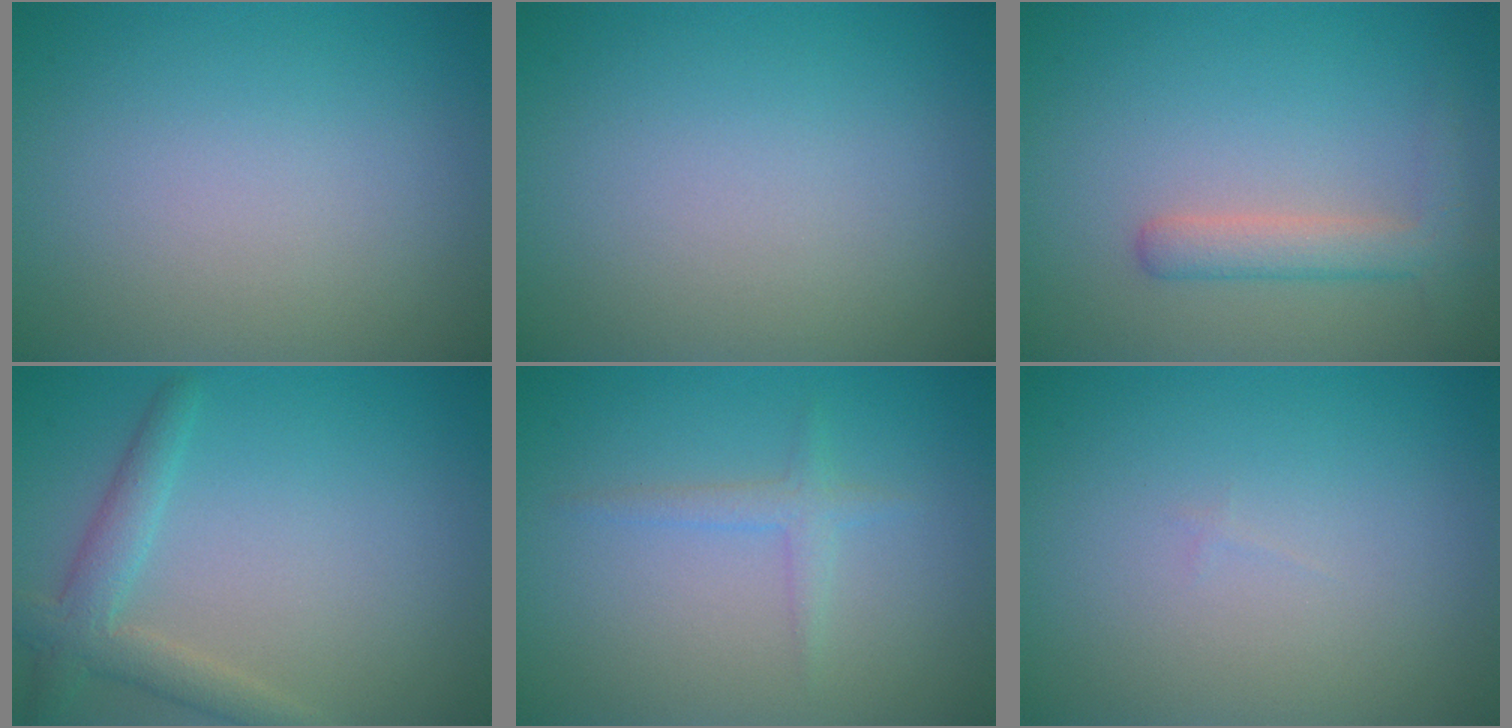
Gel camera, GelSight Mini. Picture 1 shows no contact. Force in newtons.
{"total": 0.0}
{"total": 2.8, "press": 2.8, "slide": 0.2}
{"total": 3.1, "press": 3.1, "slide": 0.2}
{"total": 1.4, "press": 1.4, "slide": 0.0}
{"total": 0.0}